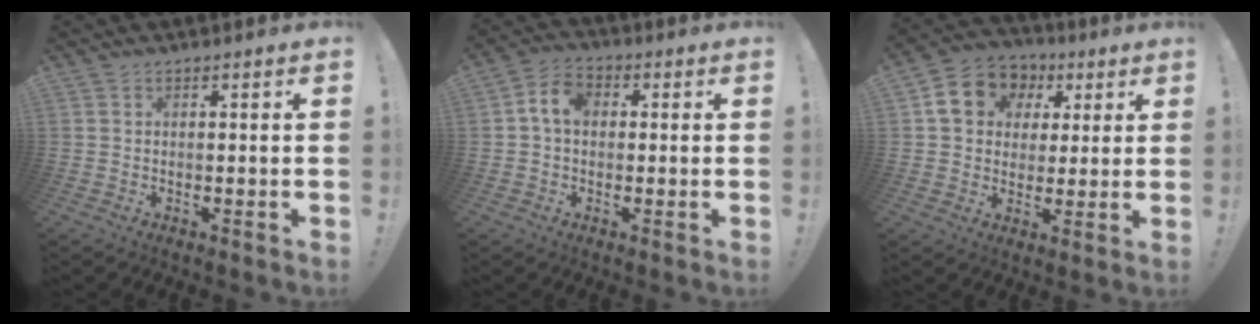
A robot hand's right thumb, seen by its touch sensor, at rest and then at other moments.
{"total": 6.9, "force": [0.6, 4.8, 4.9], "torque": [-0.088, 0.019, 0.017]}
{"total": 12.4, "force": [4.5, 10.3, 5.4], "torque": [-0.073, -0.013, 0.089]}